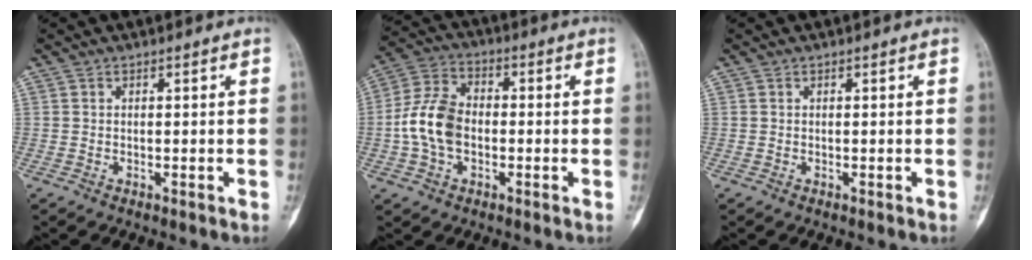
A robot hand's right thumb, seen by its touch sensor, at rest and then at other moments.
{"total": 10.8, "force": [-1.4, 7.3, 7.8], "torque": [-0.149, 0.028, -0.036]}
{"total": 0.0}